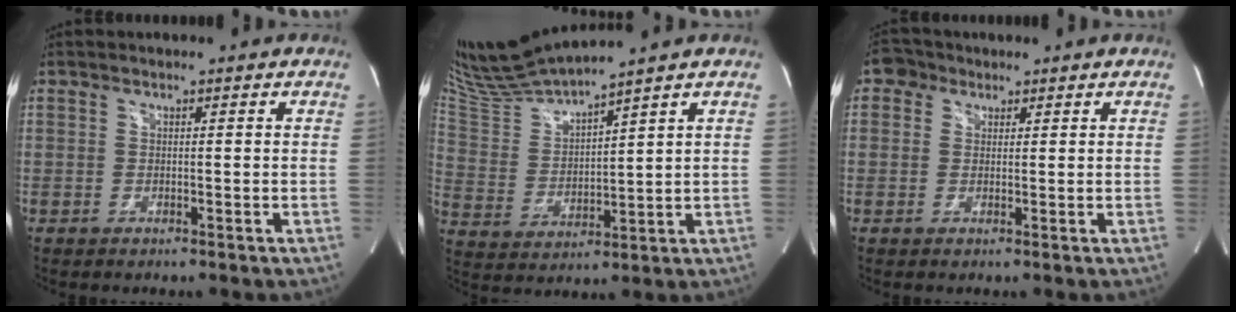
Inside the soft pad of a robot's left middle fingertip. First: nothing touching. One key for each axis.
{"total": 11.7, "fx": 10.9, "fy": -1.0, "fz": 4.1, "tx": -0.099, "ty": 0.004, "tz": 0.225}
{"total": 3.0, "fx": 1.5, "fy": 2.5, "fz": 0.7, "tx": -0.015, "ty": 0.011, "tz": 0.023}